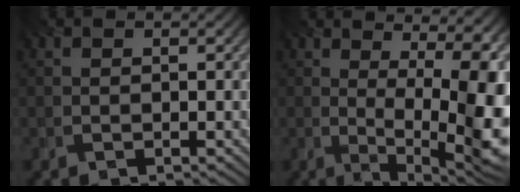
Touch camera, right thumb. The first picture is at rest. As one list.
[{"total": 13.5, "force": [0.8, 4.3, 12.8], "torque": [-0.155, 0.015, 0.021]}]